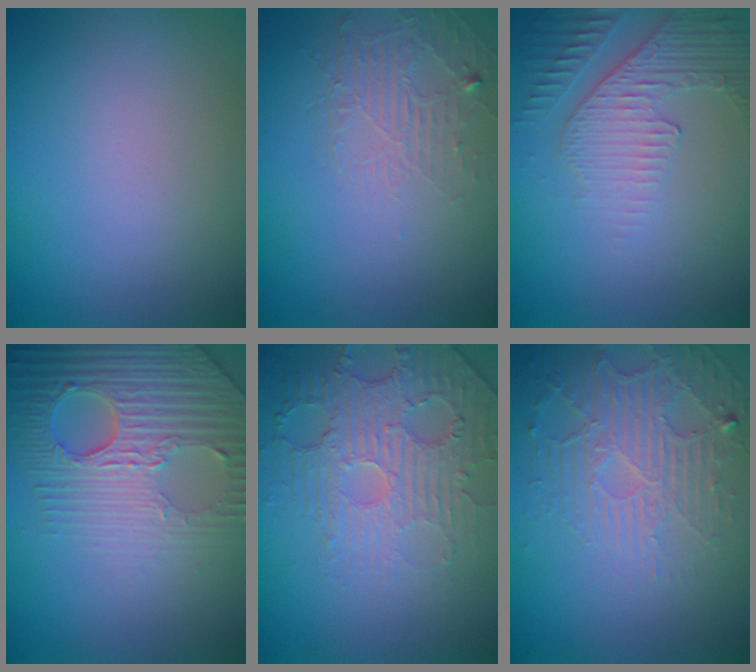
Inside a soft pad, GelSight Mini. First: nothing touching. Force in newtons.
{"total": 1.8, "press": 0.8, "slide": 1.6}
{"total": 4.9, "press": 3.3, "slide": 3.6}
{"total": 6.1, "press": 5.2, "slide": 3.3}
{"total": 4.7, "press": 3.7, "slide": 2.8}
{"total": 4.8, "press": 3.4, "slide": 3.4}